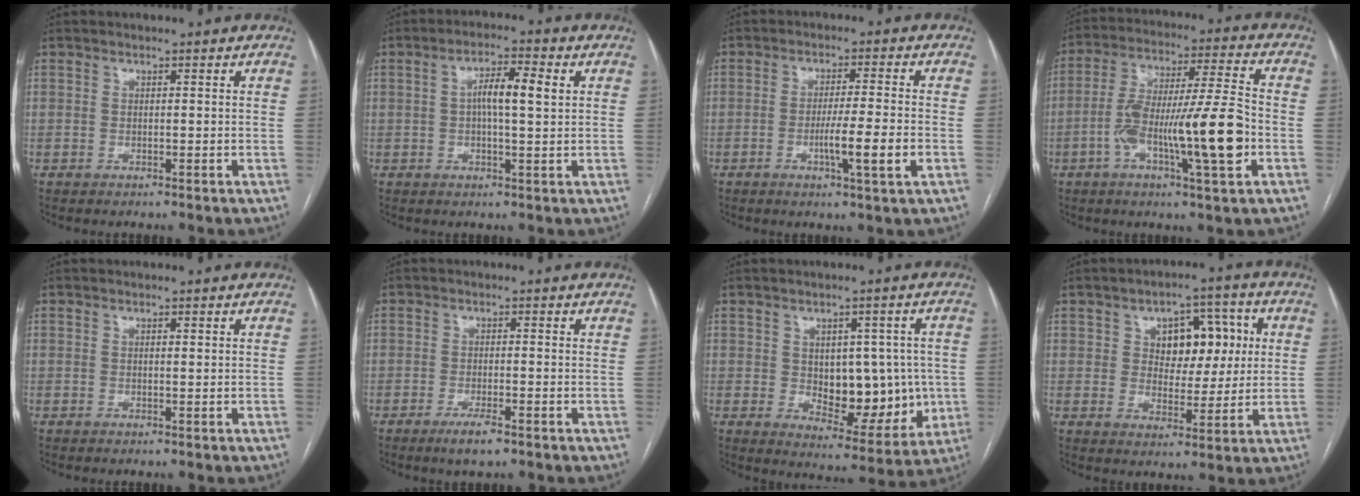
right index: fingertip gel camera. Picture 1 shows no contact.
{"total": 6.1, "force": [1.1, 1.0, 5.9], "torque": [-0.109, 0.014, 0.017]}
{"total": 7.2, "force": [-2.1, -0.5, 6.9], "torque": [-0.111, -0.010, -0.036]}
{"total": 16.2, "force": [-4.4, 1.2, 15.6], "torque": [-0.274, 0.007, -0.075]}
{"total": 0.5, "force": [0.2, 0.1, 0.5], "torque": [-0.011, 0.000, 0.002]}
{"total": 3.3, "force": [-2.1, 0.5, 2.5], "torque": [-0.047, -0.004, -0.036]}
{"total": 12.1, "force": [-0.3, 6.9, 9.9], "torque": [-0.119, 0.008, 0.020]}
{"total": 9.6, "force": [2.5, 5.8, 7.3], "torque": [-0.094, 0.025, 0.044]}